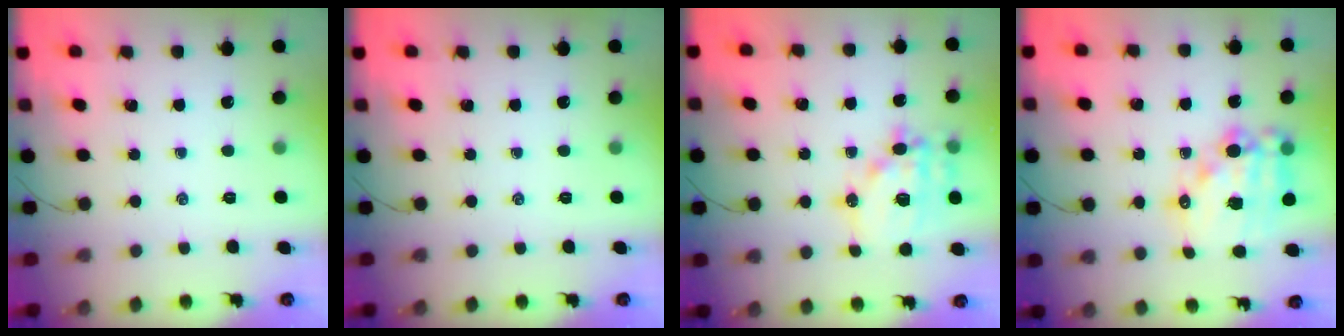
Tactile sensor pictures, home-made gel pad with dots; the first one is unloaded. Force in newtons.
{"total": 0.0}
{"total": 15.1, "press": 14.8, "slide": 3.0}
{"total": 16.7, "press": 16.2, "slide": 3.7}